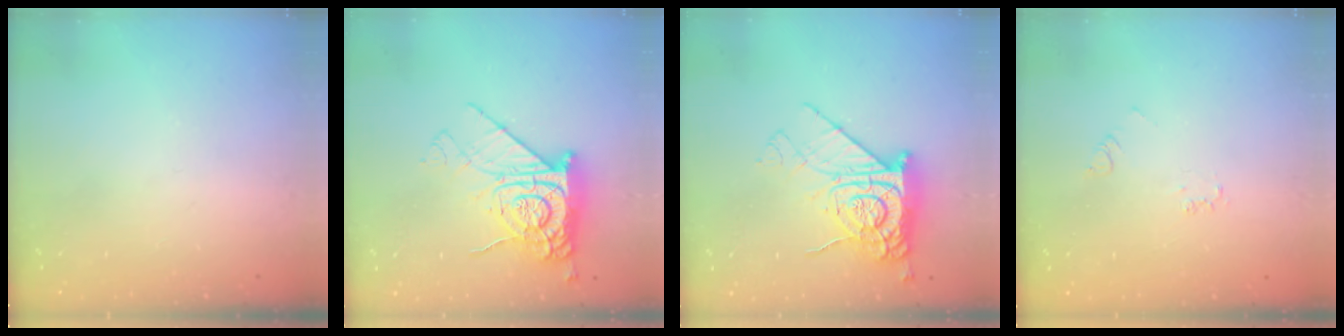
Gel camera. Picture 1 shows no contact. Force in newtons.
{"total": 13.3, "press": 13.3, "slide": 1.0}
{"total": 13.3, "press": 13.3, "slide": 1.0}
{"total": 2.3, "press": 2.3, "slide": 0.4}